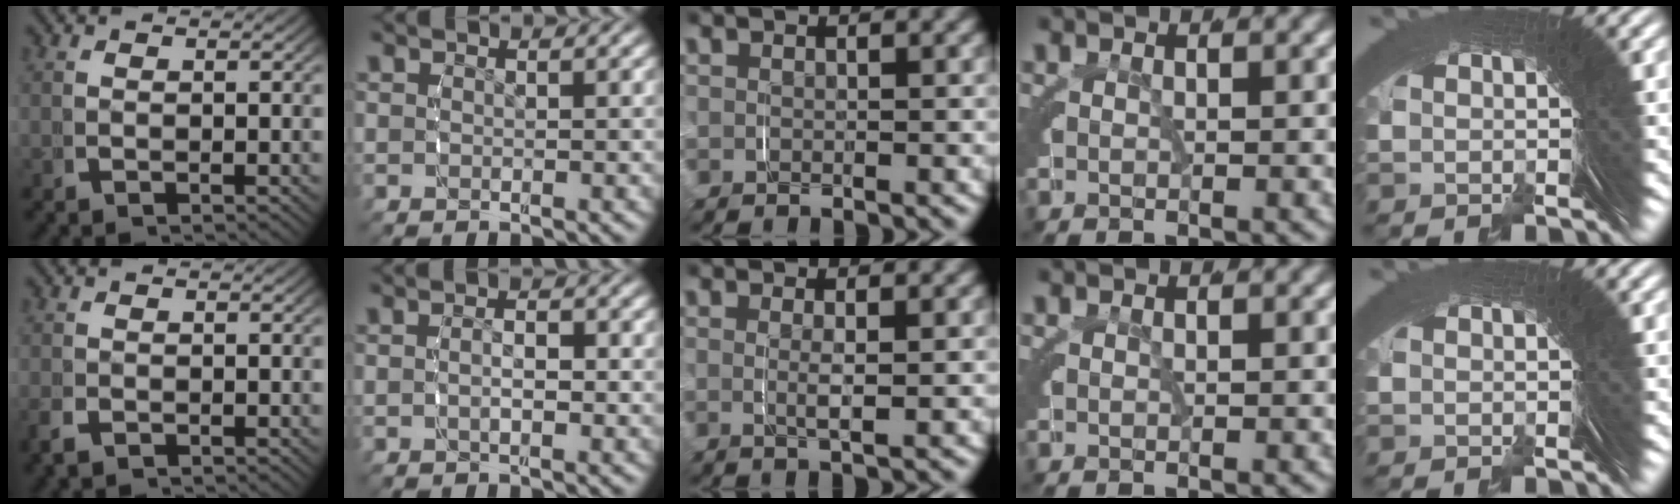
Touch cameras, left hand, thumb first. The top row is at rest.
{"thumb": {"total": 1.2, "force": [-0.9, 0.7, 0.5], "torque": [-0.012, -0.004, -0.015]}, "index": {"total": 1.6, "force": [-0.3, 0.6, 1.4], "torque": [-0.031, -0.003, -0.005]}, "middle": {"total": 1.5, "force": [0.2, -0.1, 1.4], "torque": [-0.029, -0.007, 0.008]}}